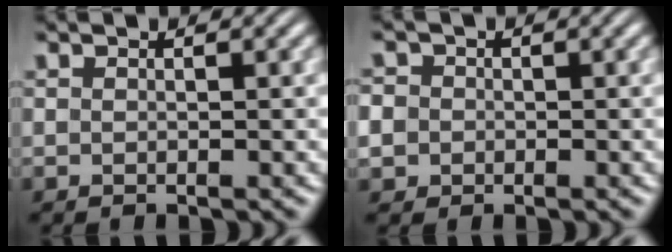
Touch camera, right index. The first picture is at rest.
{"total": 4.3, "force": [-0.5, 4.1, 1.2], "torque": [-0.045, -0.012, -0.014]}